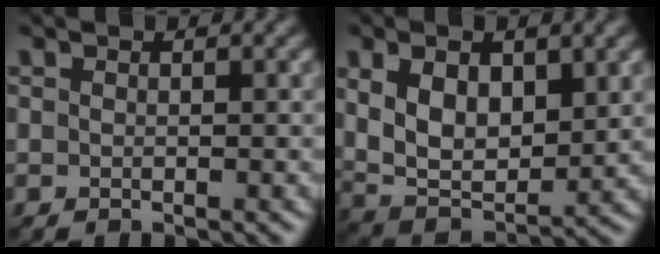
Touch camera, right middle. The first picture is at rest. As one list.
[{"total": 8.2, "force": [2.1, 4.4, 6.6], "torque": [-0.137, -0.008, 0.039]}]